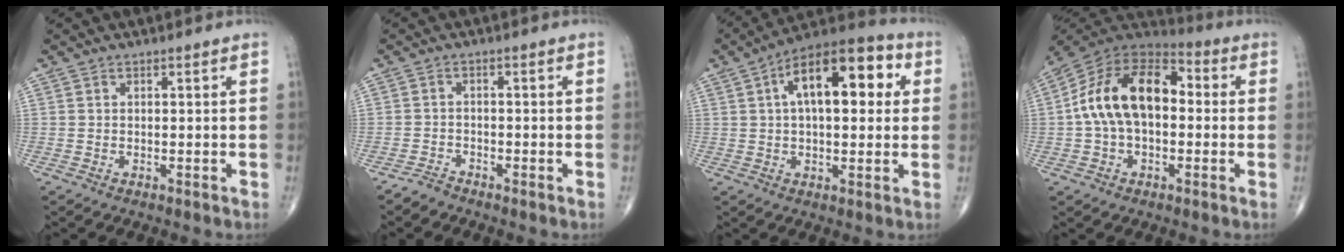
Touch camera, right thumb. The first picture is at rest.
{"total": 1.8, "force": [-1.8, 0.5, -0.1], "torque": [0.001, 0.001, -0.036]}
{"total": 18.2, "force": [4.6, 8.7, 15.3], "torque": [-0.208, 0.028, 0.060]}
{"total": 17.3, "force": [0.6, 10.6, 13.6], "torque": [-0.228, 0.044, -0.001]}